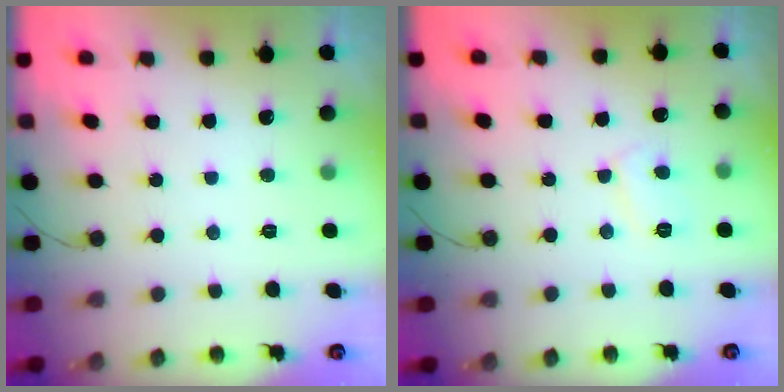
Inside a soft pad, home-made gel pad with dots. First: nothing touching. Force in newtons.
{"total": 5.4, "press": 5.4, "slide": 0.4}